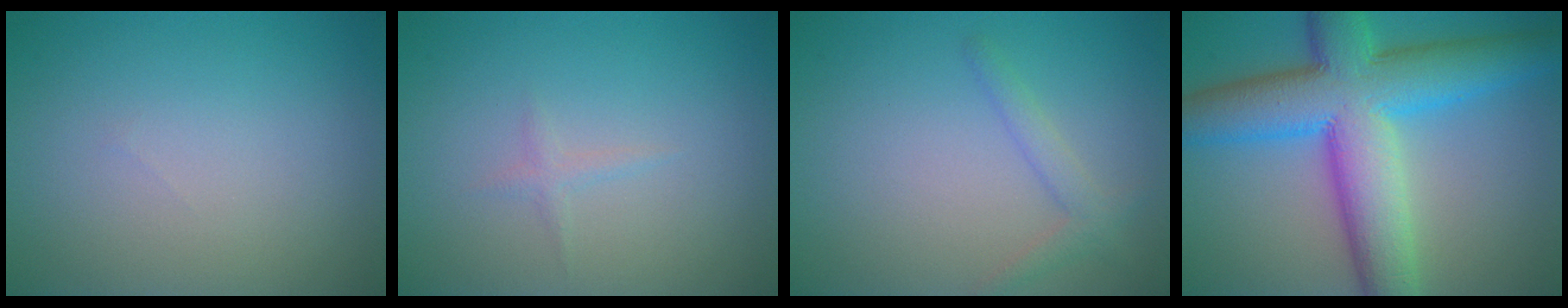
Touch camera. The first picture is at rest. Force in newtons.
{"total": 0.8, "press": 0.8, "slide": 0.1}
{"total": 1.8, "press": 1.7, "slide": 0.1}
{"total": 11.9, "press": 11.9, "slide": 0.2}